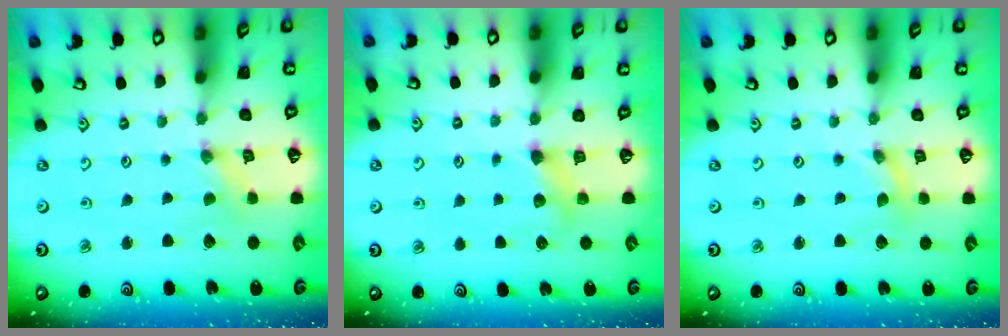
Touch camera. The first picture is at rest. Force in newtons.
{"total": 4.9, "press": 4.8, "slide": 0.7}
{"total": 0.0}